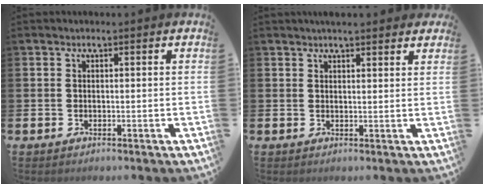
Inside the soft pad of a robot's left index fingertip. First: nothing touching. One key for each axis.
{"total": 2.7, "fx": 2.6, "fy": 0.4, "fz": 0.7, "tx": -0.007, "ty": -0.008, "tz": 0.044}